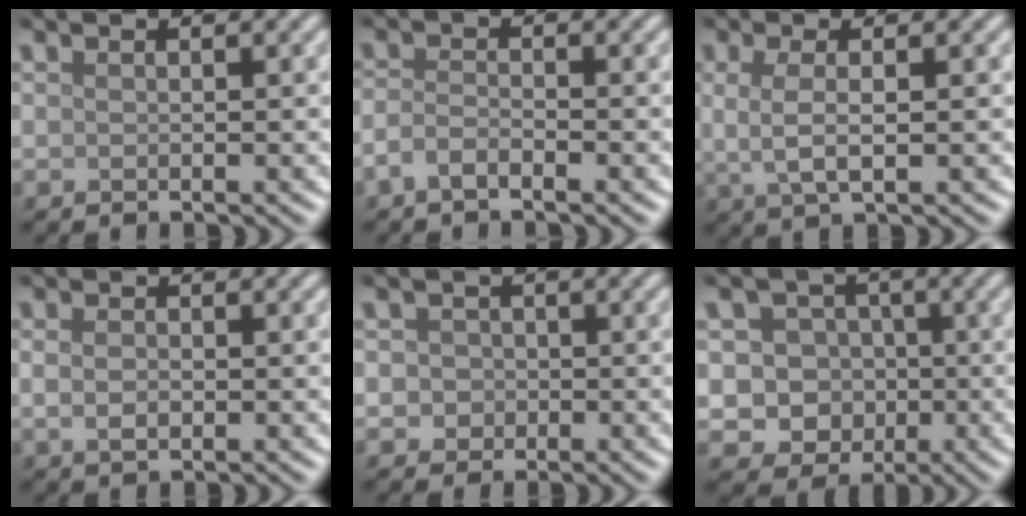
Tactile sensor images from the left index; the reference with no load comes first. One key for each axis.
{"total": 1.7, "fx": -1.2, "fy": 0.5, "fz": 1.1, "tx": -0.026, "ty": 0.002, "tz": -0.029}
{"total": 2.7, "fx": 0.1, "fy": 0.9, "fz": 2.6, "tx": -0.056, "ty": -0.002, "tz": 0.002}
{"total": 1.8, "fx": 0.0, "fy": 1.2, "fz": 1.3, "tx": -0.027, "ty": 0.000, "tz": 0.001}
{"total": 2.9, "fx": 0.1, "fy": 2.7, "fz": 1.0, "tx": 0.004, "ty": 0.013, "tz": -0.016}
{"total": 6.2, "fx": -0.8, "fy": 5.7, "fz": 2.1, "tx": -0.020, "ty": 0.011, "tz": -0.038}